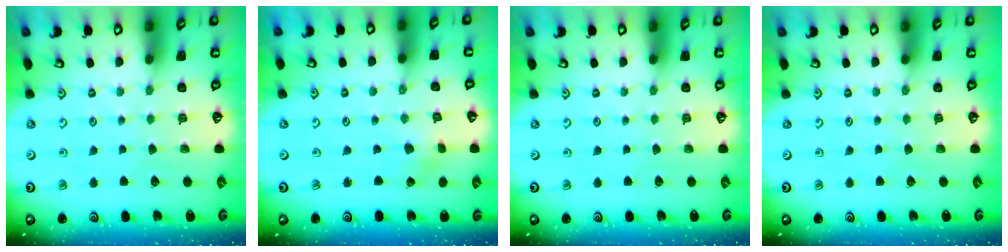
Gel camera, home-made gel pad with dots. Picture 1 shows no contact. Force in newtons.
{"total": 1.4, "press": 1.4, "slide": 0.2}
{"total": 0.0}
{"total": 0.0}